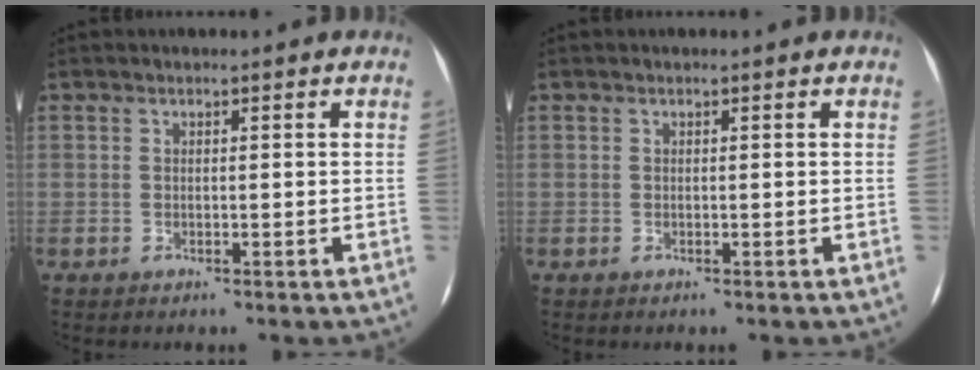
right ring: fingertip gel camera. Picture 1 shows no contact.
{"total": 0.0}